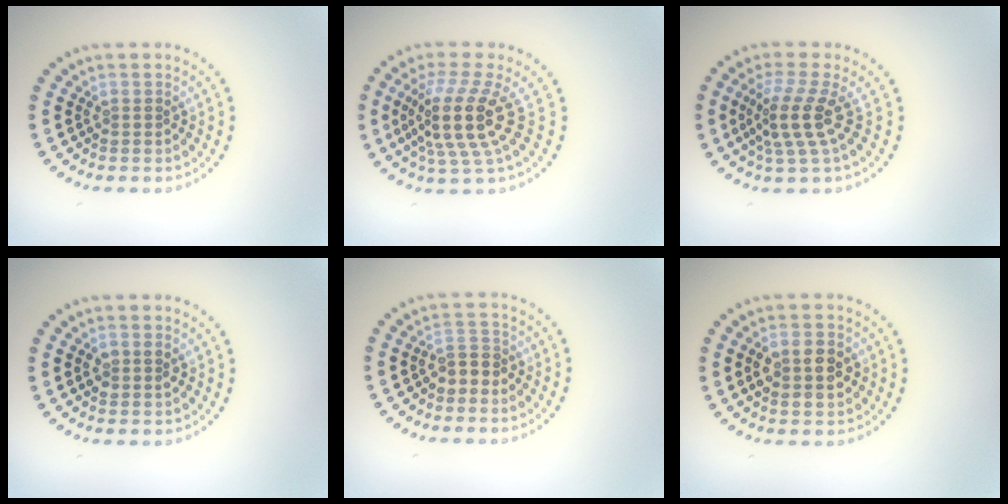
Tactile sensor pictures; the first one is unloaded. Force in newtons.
{"total": 5.0, "press": 3.7, "slide": 3.4}
{"total": 3.6, "press": 2.7, "slide": 2.4}
{"total": 1.4, "press": 1.4, "slide": 0.2}
{"total": 2.0, "press": 1.8, "slide": 0.9}
{"total": 3.7, "press": 3.7, "slide": 0.1}